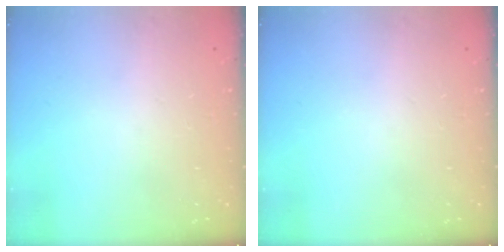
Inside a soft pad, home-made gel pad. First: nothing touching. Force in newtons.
{"total": 0.0}